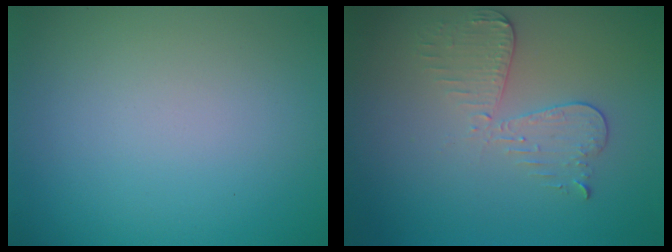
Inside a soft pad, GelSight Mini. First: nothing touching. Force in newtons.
{"total": 2.9, "press": 2.7, "slide": 1.2}